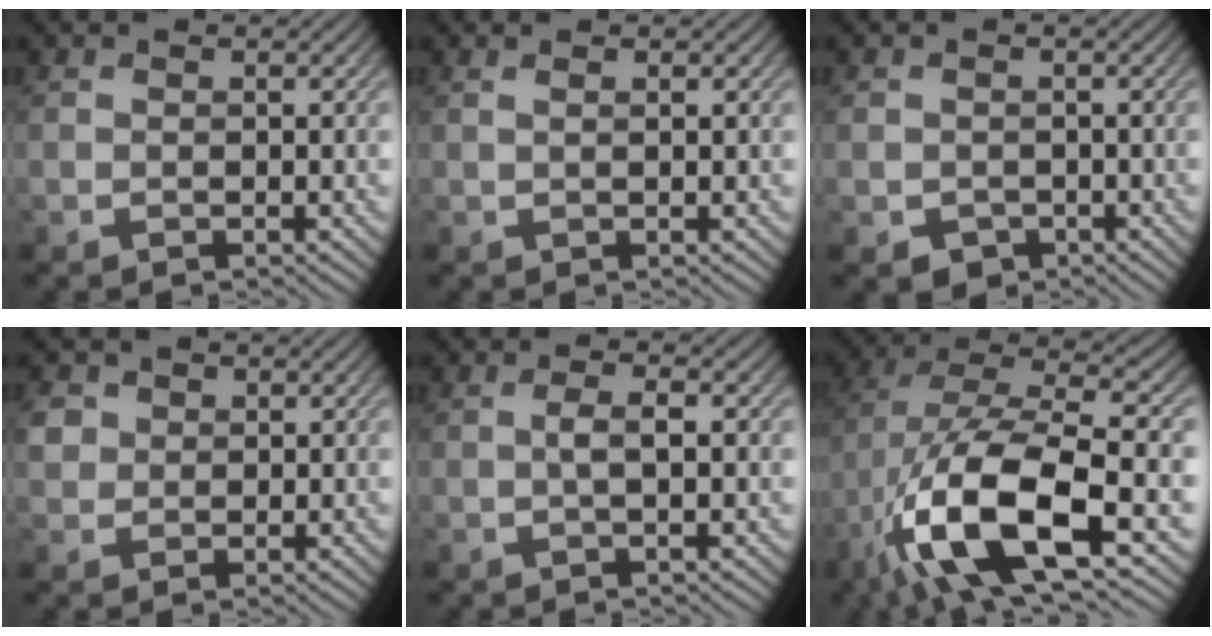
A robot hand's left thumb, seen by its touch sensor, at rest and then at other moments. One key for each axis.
{"total": 1.0, "fx": 0.4, "fy": 0.2, "fz": 0.8, "tx": -0.012, "ty": 0.003, "tz": 0.005}
{"total": 2.4, "fx": -1.0, "fy": 2.1, "fz": 0.6, "tx": -0.019, "ty": -0.012, "tz": -0.021}
{"total": 2.6, "fx": 0.7, "fy": 2.4, "fz": 0.8, "tx": -0.025, "ty": 0.002, "tz": 0.012}
{"total": 2.0, "fx": 0.0, "fy": 0.4, "fz": 2.0, "tx": -0.038, "ty": 0.005, "tz": -0.003}
{"total": 15.6, "fx": -5.6, "fy": 5.9, "fz": 13.3, "tx": -0.258, "ty": -0.006, "tz": -0.101}